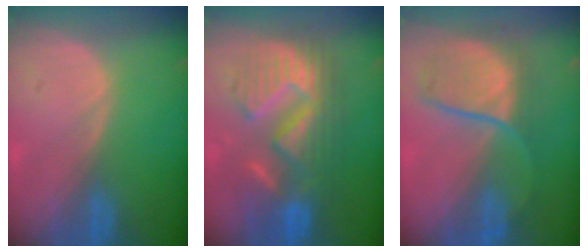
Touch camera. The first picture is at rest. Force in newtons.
{"total": 11.5, "press": 11.4, "slide": 1.0}
{"total": 7.9, "press": 7.8, "slide": 1.3}